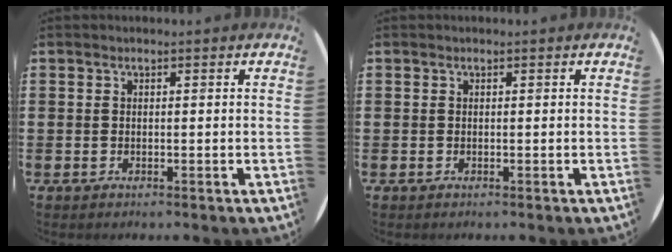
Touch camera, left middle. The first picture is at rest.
{"total": 0.0}